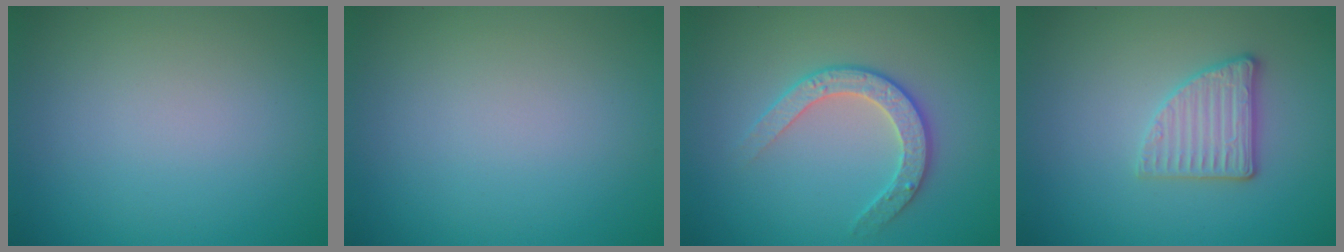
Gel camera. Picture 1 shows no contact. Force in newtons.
{"total": 0.0}
{"total": 2.9, "press": 2.8, "slide": 0.8}
{"total": 2.8, "press": 2.7, "slide": 0.8}